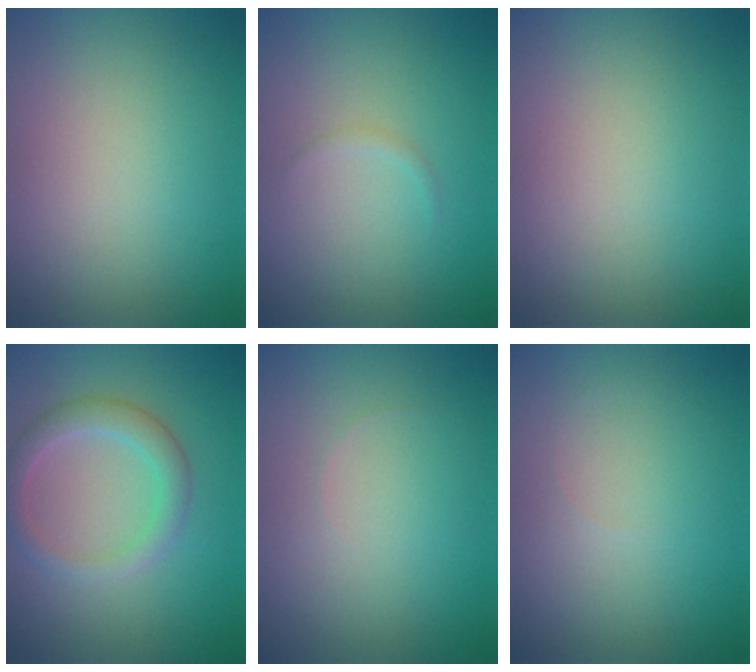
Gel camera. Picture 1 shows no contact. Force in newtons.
{"total": 0.5, "press": 0.5, "slide": 0.0}
{"total": 0.0}
{"total": 3.1, "press": 3.1, "slide": 0.2}
{"total": 0.0}
{"total": 0.0}